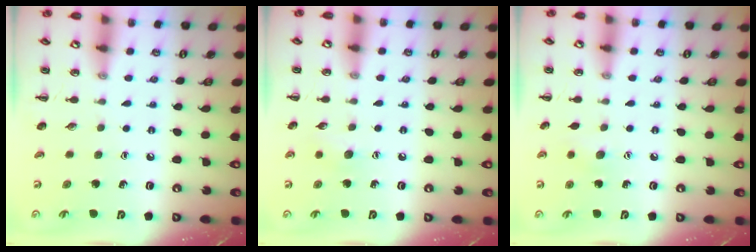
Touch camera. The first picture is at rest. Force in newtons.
{"total": 5.7, "press": 5.5, "slide": 1.6}
{"total": 6.3, "press": 6.2, "slide": 1.2}